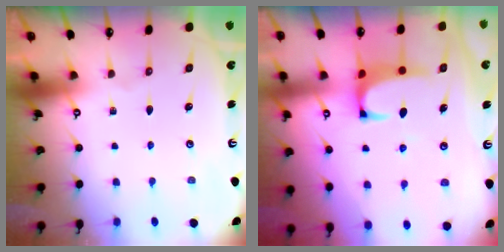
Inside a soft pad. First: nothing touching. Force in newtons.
{"total": 1.2, "press": 1.0, "slide": 0.5}